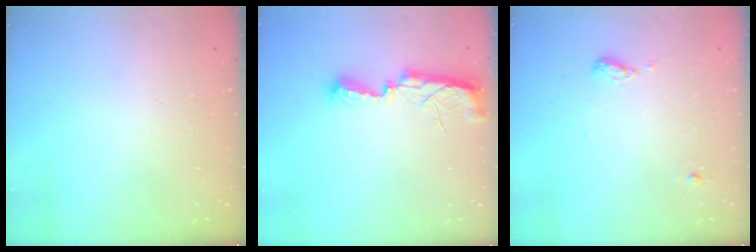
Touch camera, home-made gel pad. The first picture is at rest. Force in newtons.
{"total": 7.5, "press": 7.5, "slide": 0.5}
{"total": 7.0, "press": 6.3, "slide": 2.9}